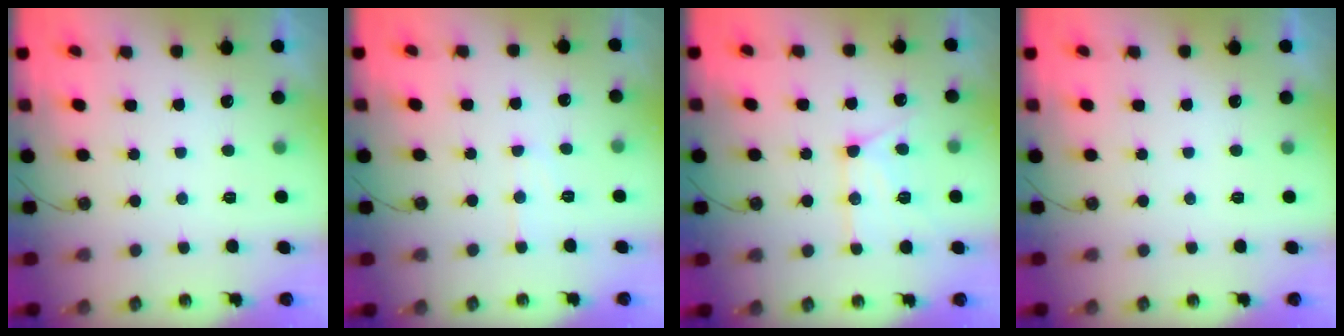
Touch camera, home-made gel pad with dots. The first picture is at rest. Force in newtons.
{"total": 6.3, "press": 6.3, "slide": 0.7}
{"total": 13.6, "press": 13.5, "slide": 1.3}
{"total": 0.0}